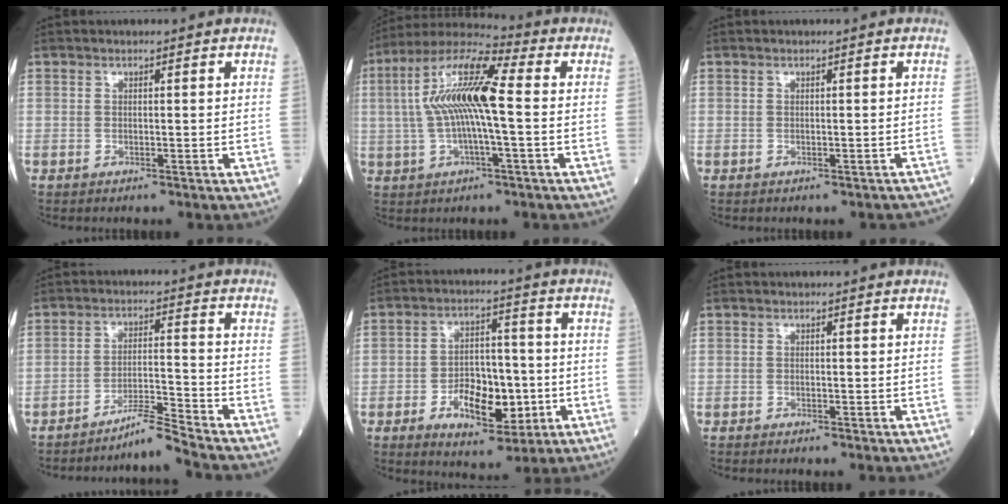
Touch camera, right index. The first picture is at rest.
{"total": 13.7, "force": [0.8, 2.1, 13.5], "torque": [-0.267, 0.026, 0.006]}
{"total": 2.0, "force": [-1.7, 0.9, 0.5], "torque": [0.001, 0.009, -0.020]}
{"total": 5.7, "force": [-5.2, -2.2, 1.1], "torque": [-0.023, -0.009, -0.093]}
{"total": 10.2, "force": [-3.2, 5.1, 8.2], "torque": [-0.139, 0.008, -0.046]}
{"total": 0.7, "force": [-0.7, 0.0, 0.2], "torque": [-0.007, -0.002, -0.013]}